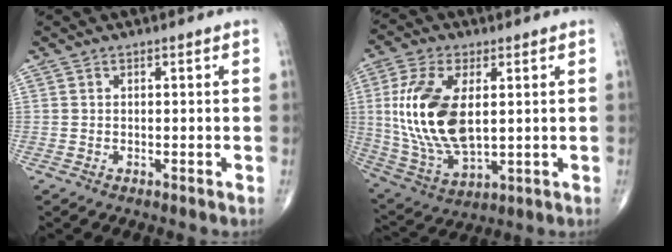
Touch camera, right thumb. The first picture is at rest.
{"total": 17.4, "force": [2.3, 8.9, 14.7], "torque": [-0.304, -0.017, 0.054]}